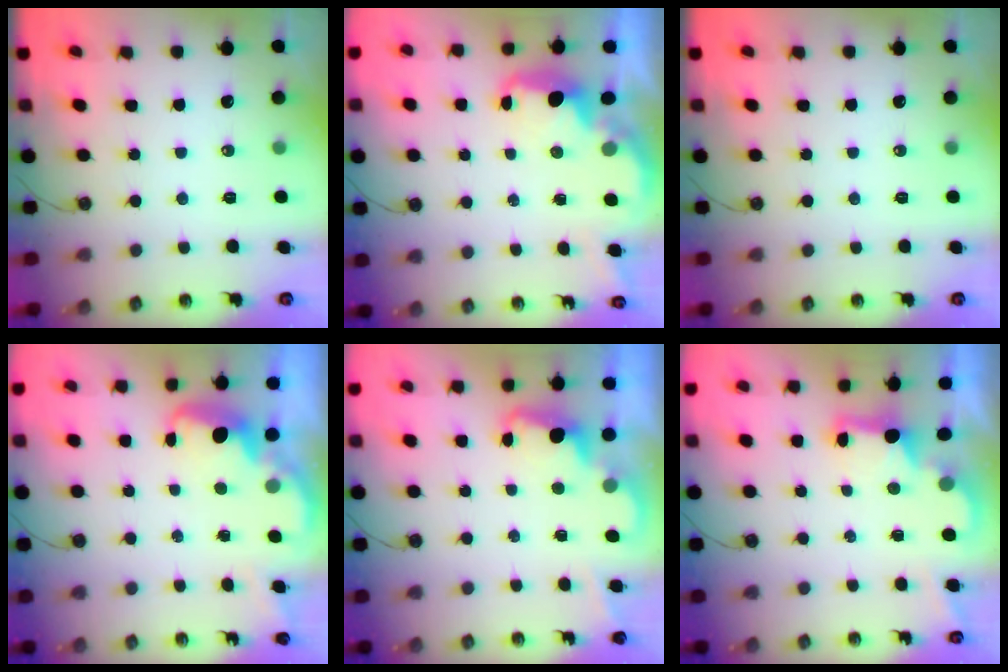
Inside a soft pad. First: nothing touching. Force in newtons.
{"total": 2.9, "press": 2.9, "slide": 0.5}
{"total": 0.0}
{"total": 2.7, "press": 2.6, "slide": 0.5}
{"total": 2.4, "press": 2.3, "slide": 0.5}
{"total": 2.4, "press": 2.3, "slide": 0.7}